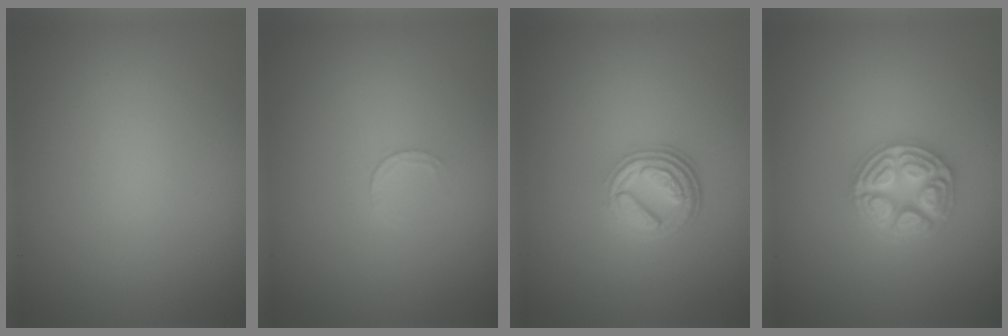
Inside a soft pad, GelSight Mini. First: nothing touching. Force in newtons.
{"total": 0.6, "press": 0.4, "slide": 0.4}
{"total": 4.5, "press": 3.4, "slide": 2.9}
{"total": 4.9, "press": 4.9, "slide": 0.6}